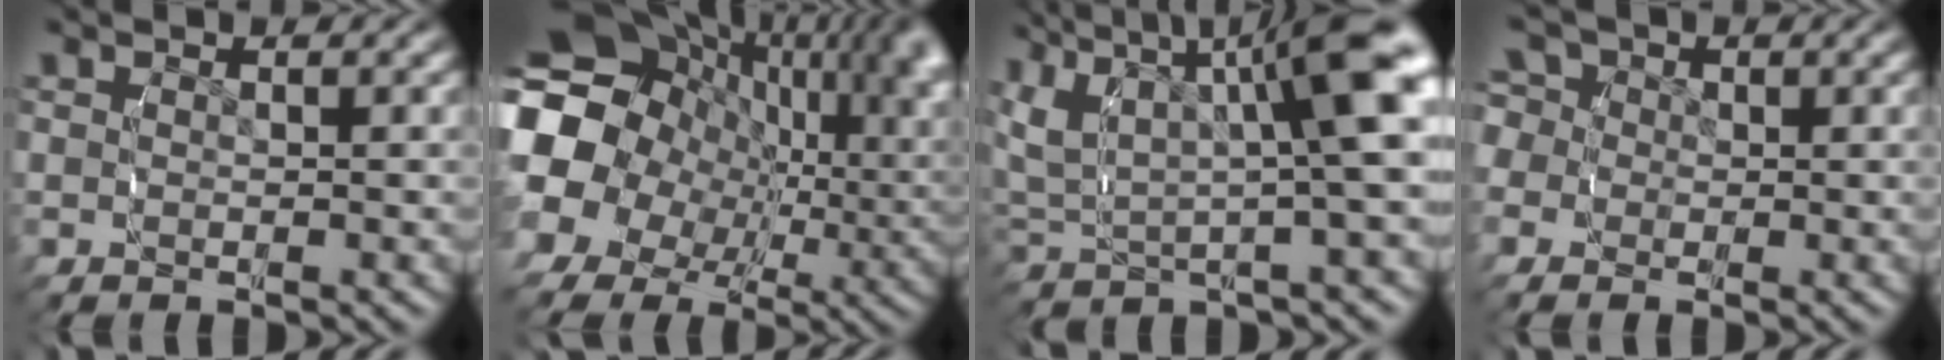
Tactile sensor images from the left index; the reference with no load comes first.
{"total": 21.8, "force": [4.4, 16.7, 13.2], "torque": [-0.241, 0.003, 0.042]}
{"total": 9.2, "force": [2.7, 5.7, 6.7], "torque": [-0.110, 0.007, 0.036]}
{"total": 5.0, "force": [0.7, 4.8, 1.3], "torque": [-0.025, -0.001, -0.004]}